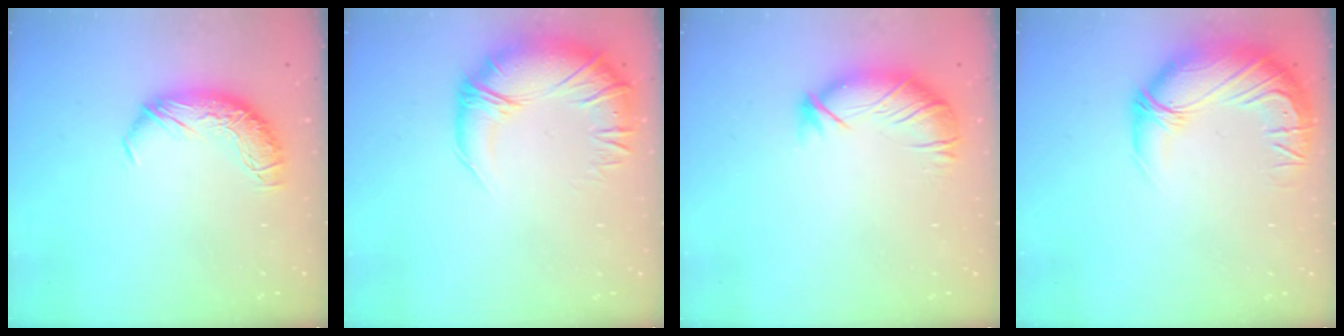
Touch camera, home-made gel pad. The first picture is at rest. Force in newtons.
{"total": 3.7, "press": 1.8, "slide": 3.3}
{"total": 3.0, "press": 2.6, "slide": 1.5}
{"total": 6.3, "press": 5.0, "slide": 3.7}